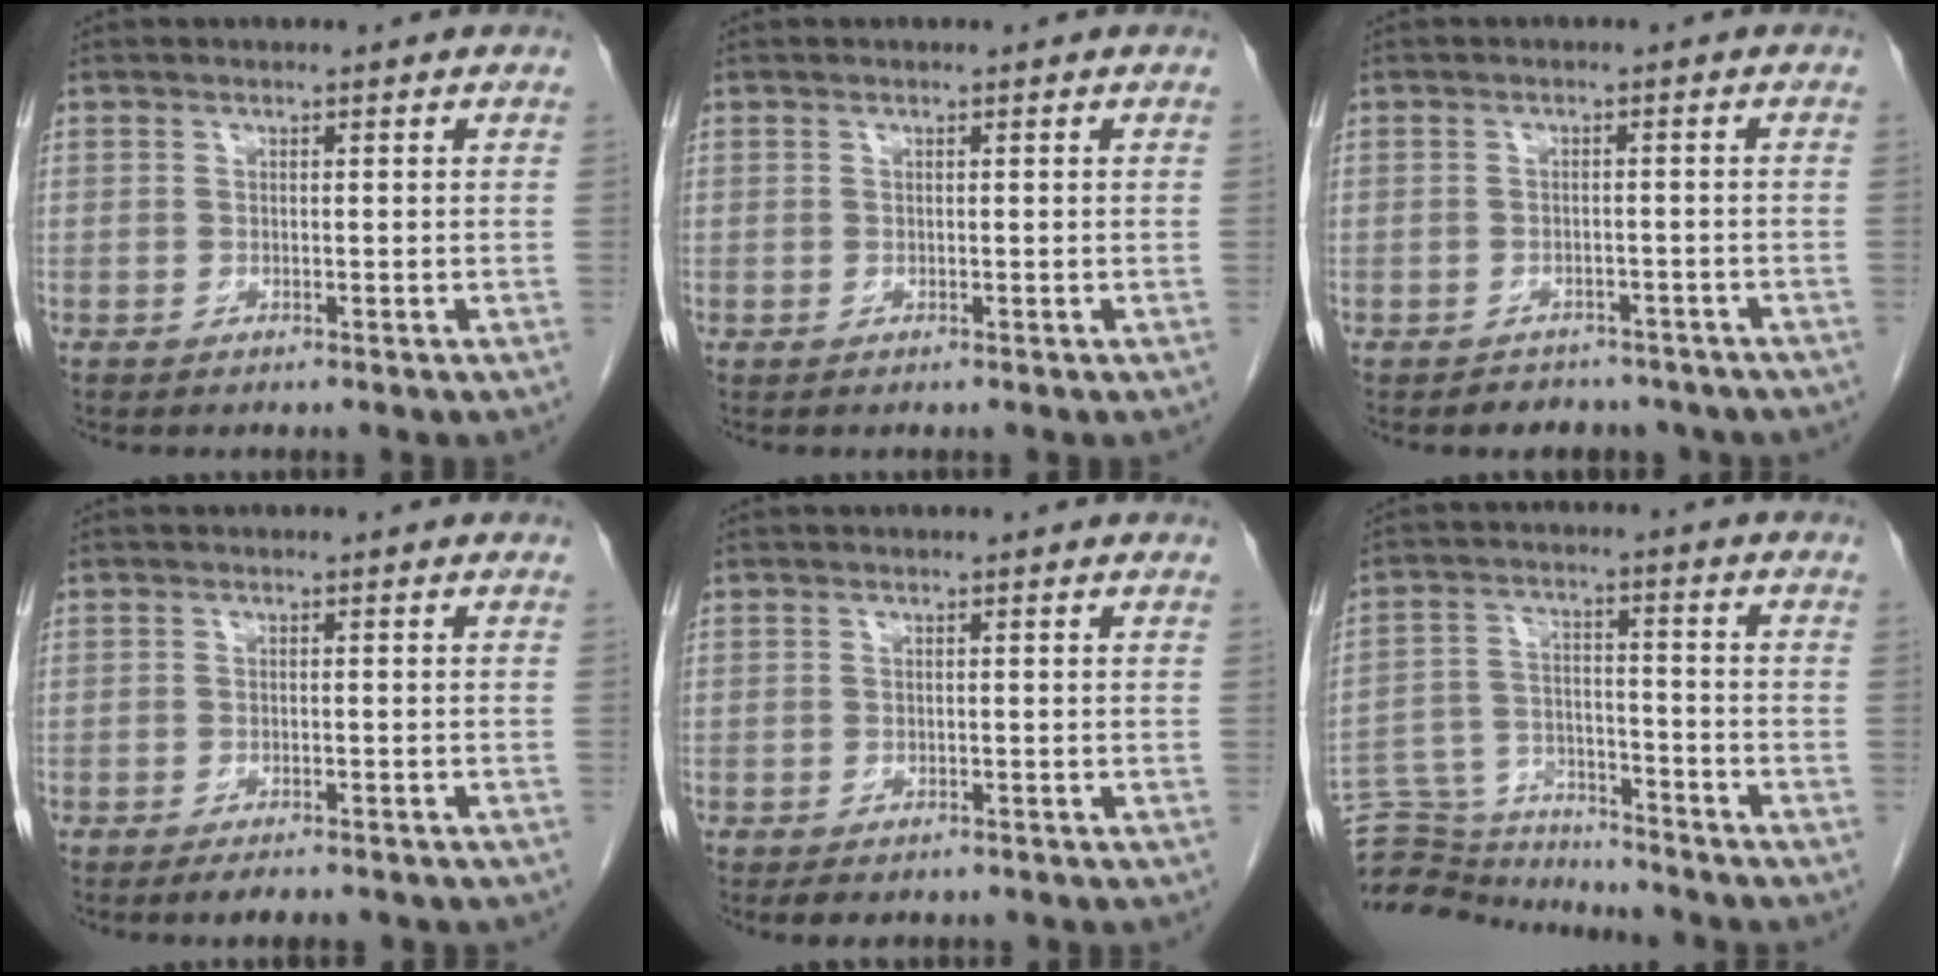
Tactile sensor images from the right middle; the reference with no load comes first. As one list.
[{"total": 0.0}, {"total": 6.9, "force": [-5.9, 3.5, 1.2], "torque": [-0.009, 0.007, -0.061]}, {"total": 5.9, "force": [-5.0, 1.2, 2.9], "torque": [-0.031, -0.006, -0.062]}, {"total": 3.8, "force": [-3.1, 1.7, 1.6], "torque": [-0.019, -0.004, -0.036]}, {"total": 12.8, "force": [-12.6, 1.9, 1.2], "torque": [-0.021, 0.033, -0.207]}]